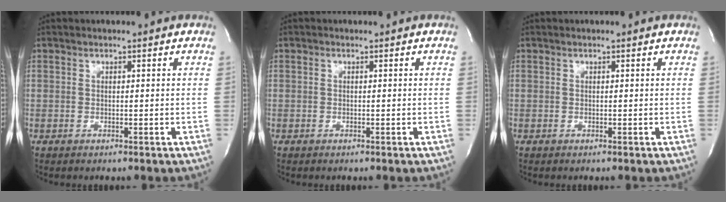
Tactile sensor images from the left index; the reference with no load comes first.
{"total": 0.0}
{"total": 0.0}